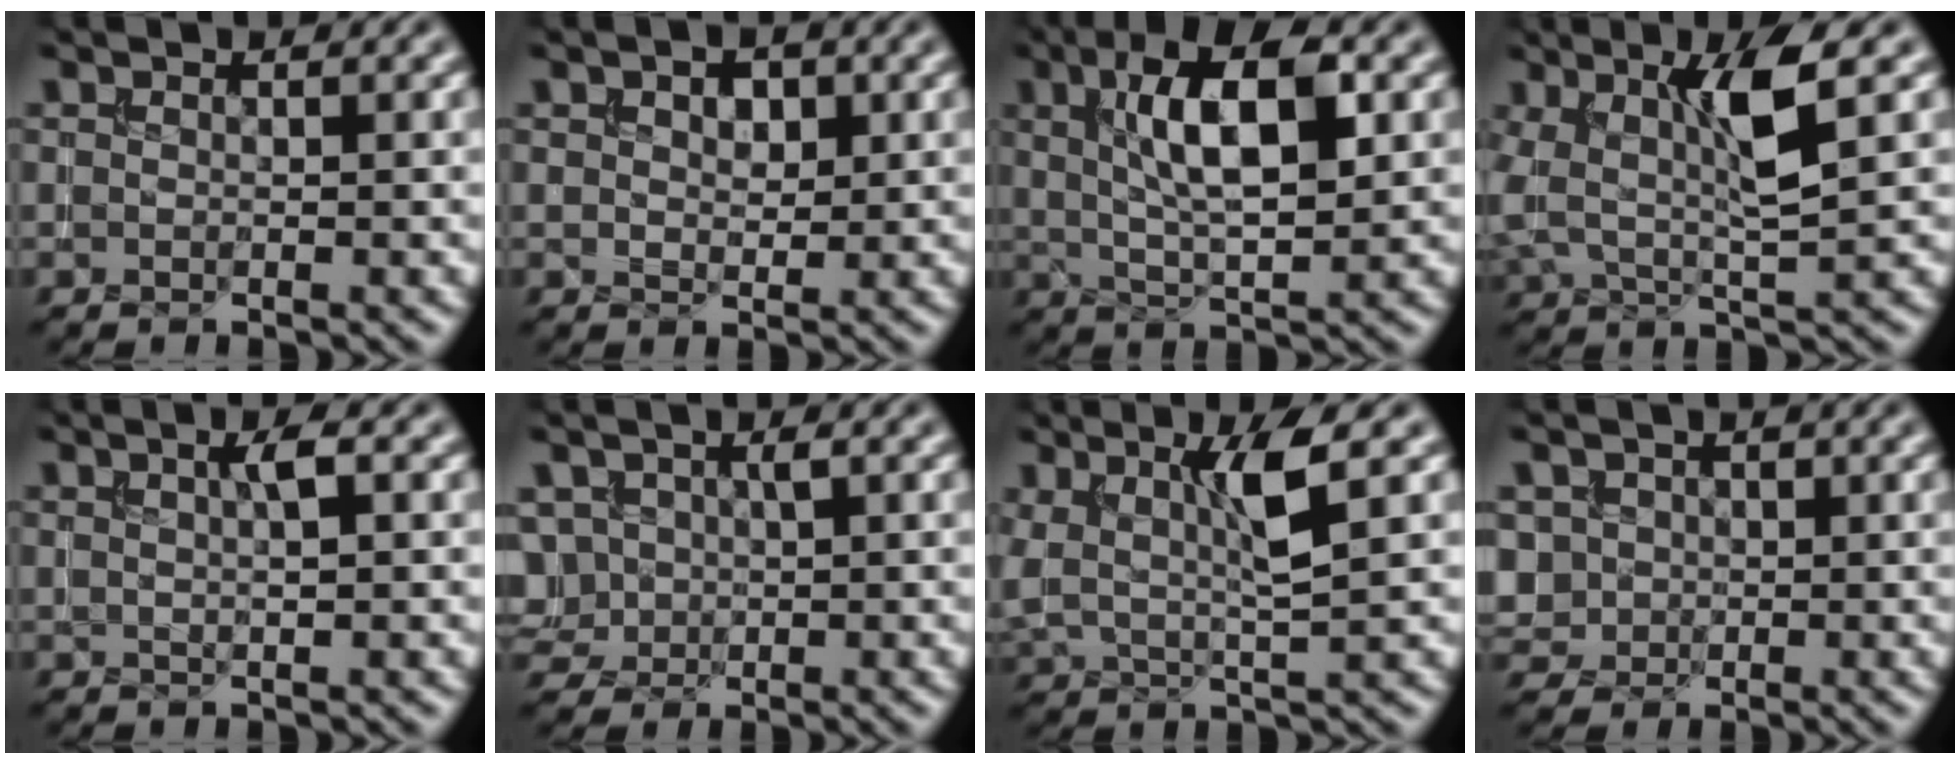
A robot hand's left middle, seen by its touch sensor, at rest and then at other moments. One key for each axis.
{"total": 2.5, "fx": 1.1, "fy": 1.6, "fz": 1.7, "tx": -0.023, "ty": 0.003, "tz": 0.015}
{"total": 8.2, "fx": 2.2, "fy": 2.9, "fz": 7.4, "tx": -0.125, "ty": 0.012, "tz": 0.034}
{"total": 5.4, "fx": 1.3, "fy": 1.4, "fz": 5.1, "tx": -0.106, "ty": 0.004, "tz": 0.025}
{"total": 2.0, "fx": 0.7, "fy": 0.4, "fz": 1.9, "tx": -0.031, "ty": 0.001, "tz": 0.010}
{"total": 3.8, "fx": 0.5, "fy": 2.9, "fz": 2.4, "tx": -0.052, "ty": 0.002, "tz": 0.015}
{"total": 4.3, "fx": 1.5, "fy": 0.8, "fz": 4.0, "tx": -0.082, "ty": -0.001, "tz": 0.032}
{"total": 2.9, "fx": 0.6, "fy": 2.7, "fz": 0.9, "tx": -0.024, "ty": 0.010, "tz": 0.023}